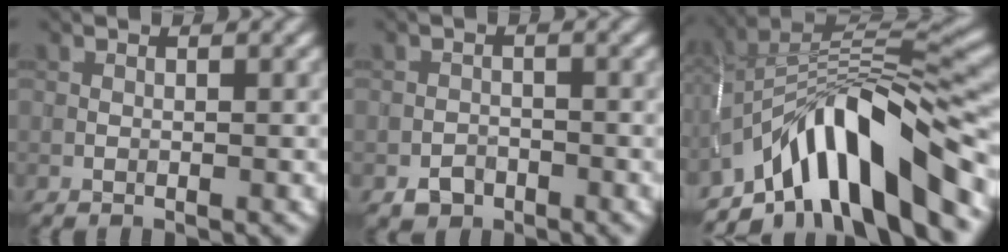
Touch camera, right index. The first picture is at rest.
{"total": 1.7, "force": [-1.2, 1.2, 0.5], "torque": [-0.001, 0.002, -0.023]}
{"total": 11.2, "force": [-6.4, 3.8, 8.3], "torque": [-0.113, 0.014, -0.114]}